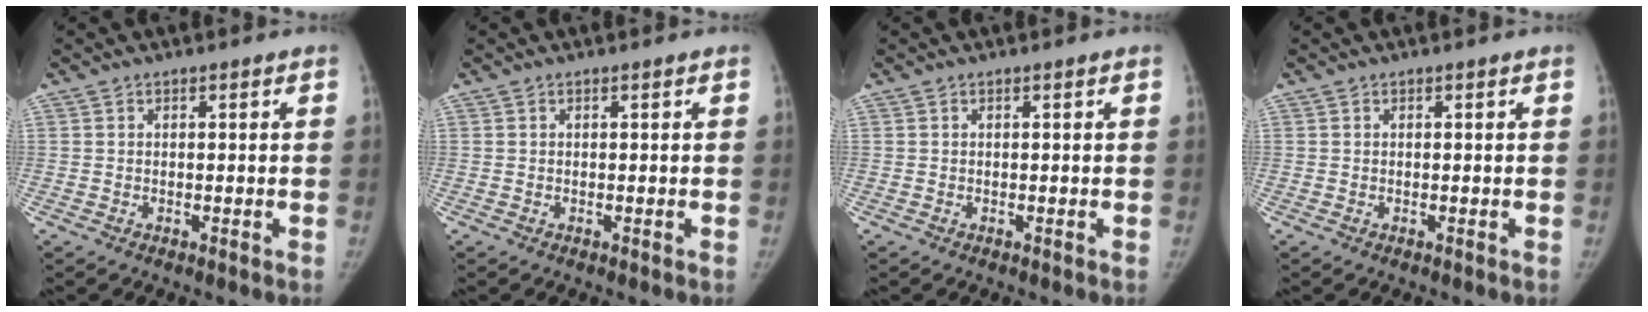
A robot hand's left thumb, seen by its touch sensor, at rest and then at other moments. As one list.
[{"total": 0.0}, {"total": 0.0}, {"total": 0.0}]